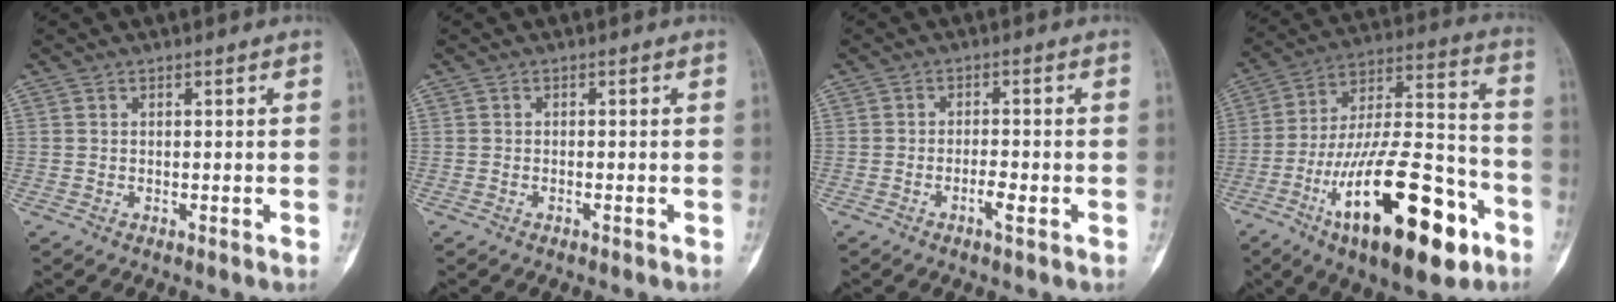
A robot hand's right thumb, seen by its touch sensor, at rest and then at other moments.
{"total": 0.6, "force": [-0.3, 0.2, 0.4], "torque": [-0.011, 0.006, -0.005]}
{"total": 2.9, "force": [-1.3, 0.7, 2.5], "torque": [-0.047, 0.006, -0.026]}
{"total": 28.7, "force": [-13.1, 10.6, 23.2], "torque": [-0.377, 0.068, -0.205]}